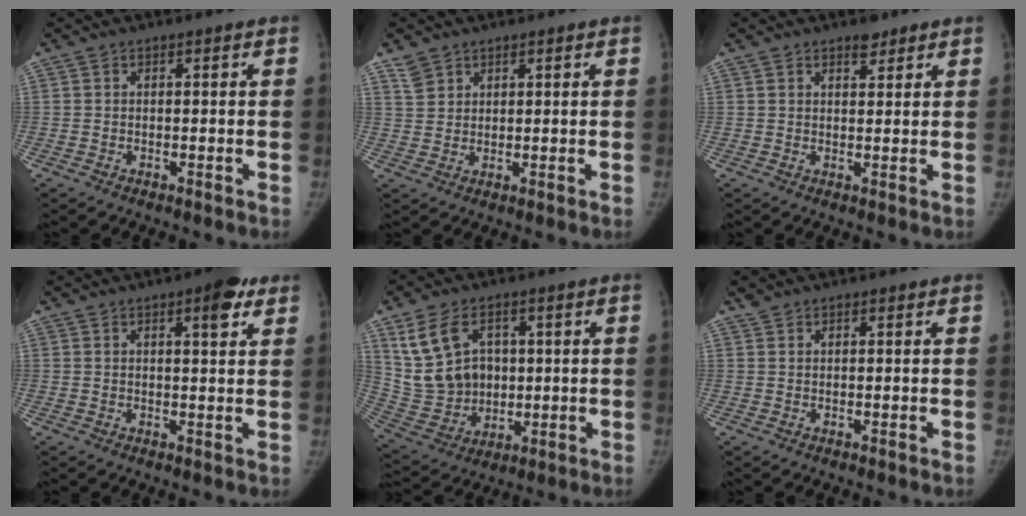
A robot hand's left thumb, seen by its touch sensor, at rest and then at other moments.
{"total": 3.6, "force": [2.6, 2.4, 0.7], "torque": [-0.001, -0.012, 0.053]}
{"total": 2.9, "force": [2.2, 1.4, 1.3], "torque": [-0.007, -0.014, 0.033]}
{"total": 5.6, "force": [3.1, 1.7, 4.3], "torque": [-0.047, -0.012, 0.036]}
{"total": 13.9, "force": [4.7, 10.2, 8.1], "torque": [-0.130, -0.013, 0.112]}
{"total": 1.3, "force": [1.3, 0.4, 0.2], "torque": [0.000, 0.000, 0.024]}